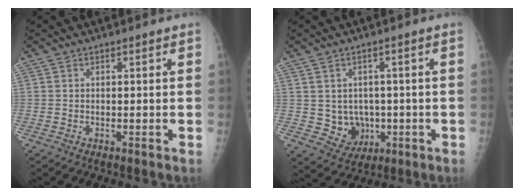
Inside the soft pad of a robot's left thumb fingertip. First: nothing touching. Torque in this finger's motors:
{"motor_torque": [-0.37, 0.22, 0.14, -0.06, 0.03]}